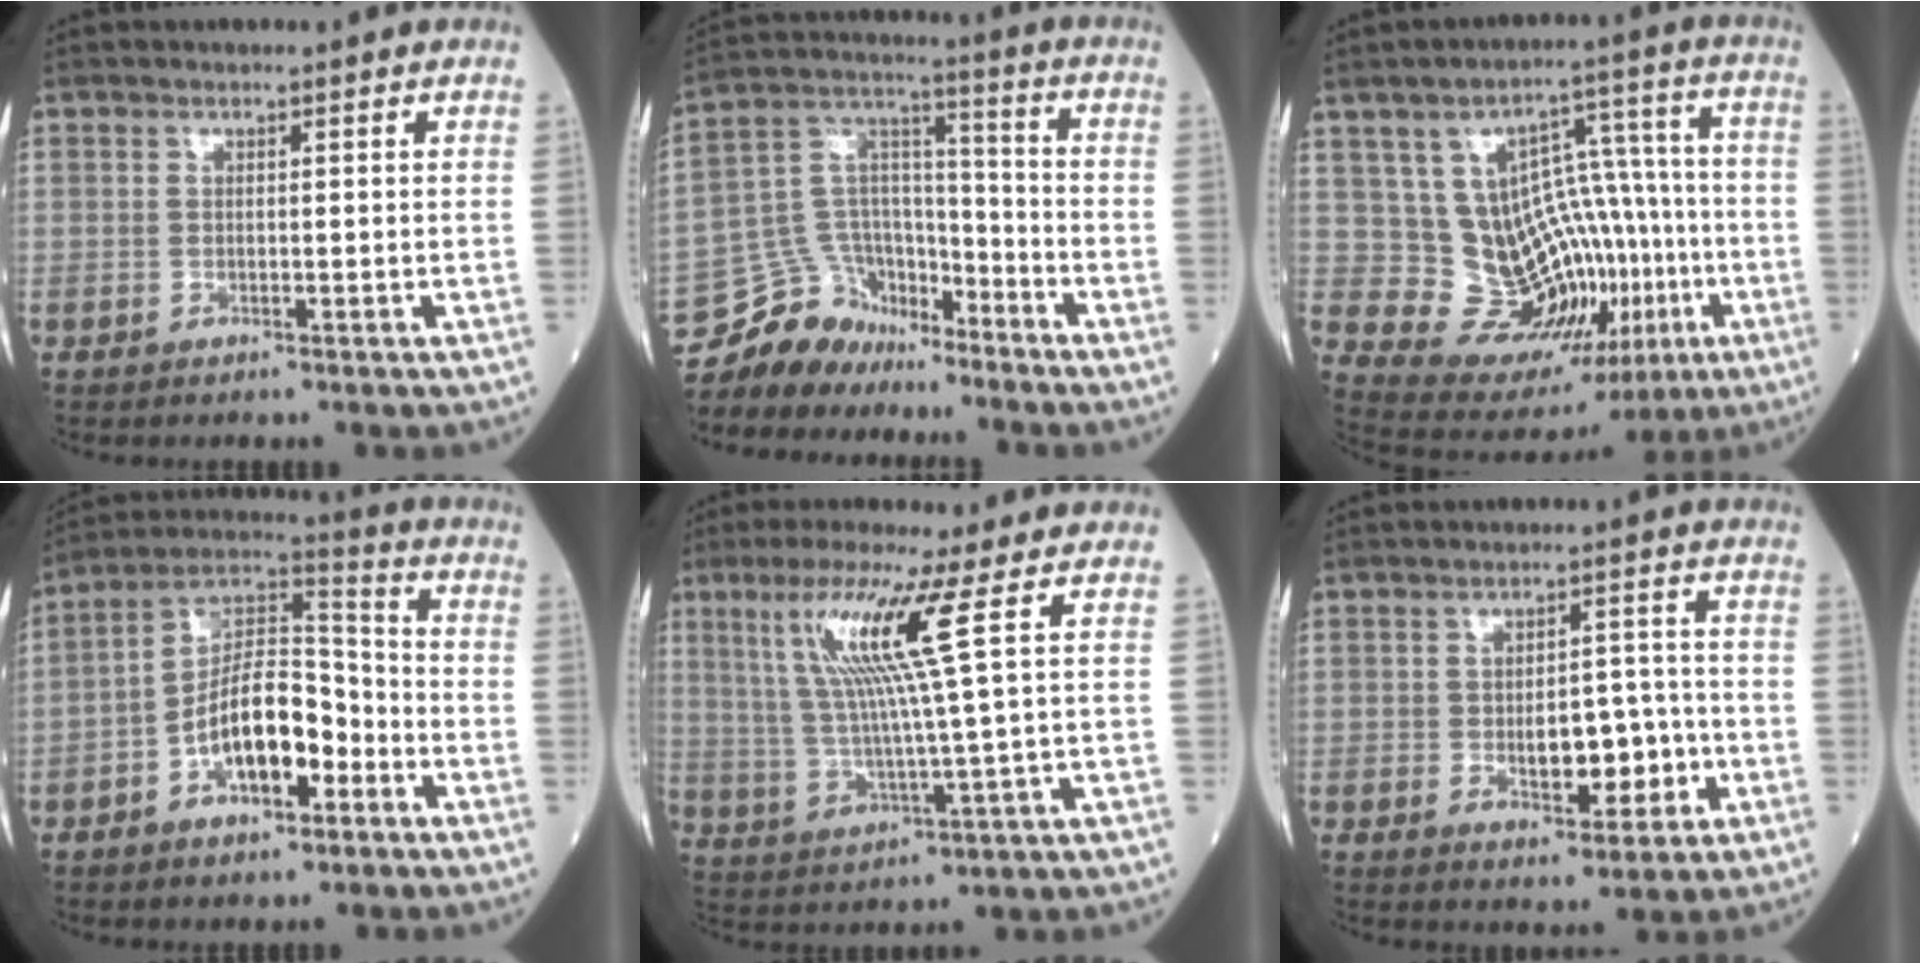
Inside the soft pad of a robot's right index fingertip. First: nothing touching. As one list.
[{"total": 11.5, "force": [-10.1, 5.5, 0.8], "torque": [-0.030, 0.065, -0.188]}, {"total": 16.8, "force": [-3.8, 10.8, 12.3], "torque": [-0.174, 0.038, -0.029]}, {"total": 12.1, "force": [-4.7, 4.9, 10.0], "torque": [-0.191, 0.026, -0.083]}, {"total": 10.8, "force": [4.1, -1.8, 9.9], "torque": [-0.199, 0.003, 0.082]}, {"total": 7.2, "force": [-2.0, 3.2, 6.1], "torque": [-0.094, 0.009, -0.022]}]